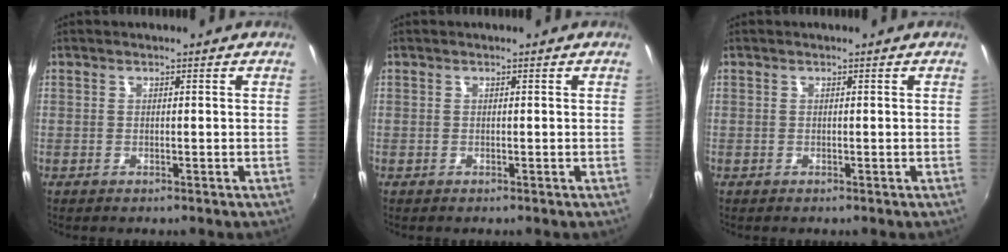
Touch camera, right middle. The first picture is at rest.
{"total": 0.0}
{"total": 0.0}